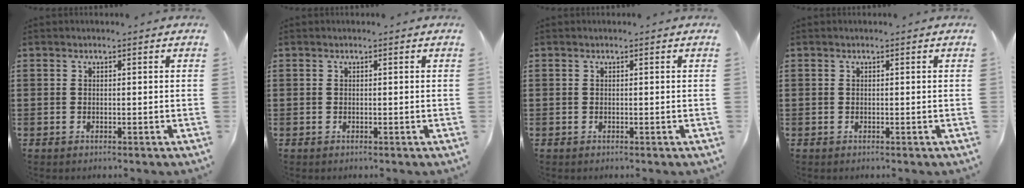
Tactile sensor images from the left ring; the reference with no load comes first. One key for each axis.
{"total": 0.0}
{"total": 0.0}
{"total": 0.0}